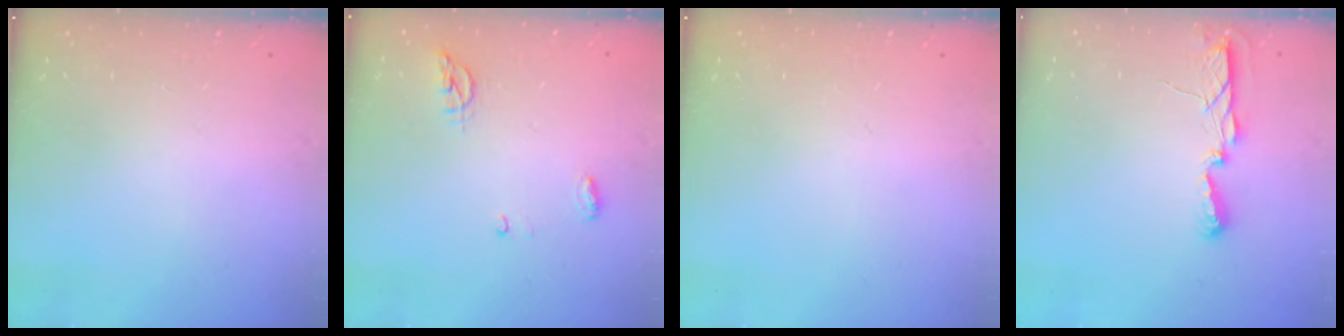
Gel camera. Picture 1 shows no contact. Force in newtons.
{"total": 4.9, "press": 4.9, "slide": 0.6}
{"total": 0.0}
{"total": 5.5, "press": 5.5, "slide": 0.6}